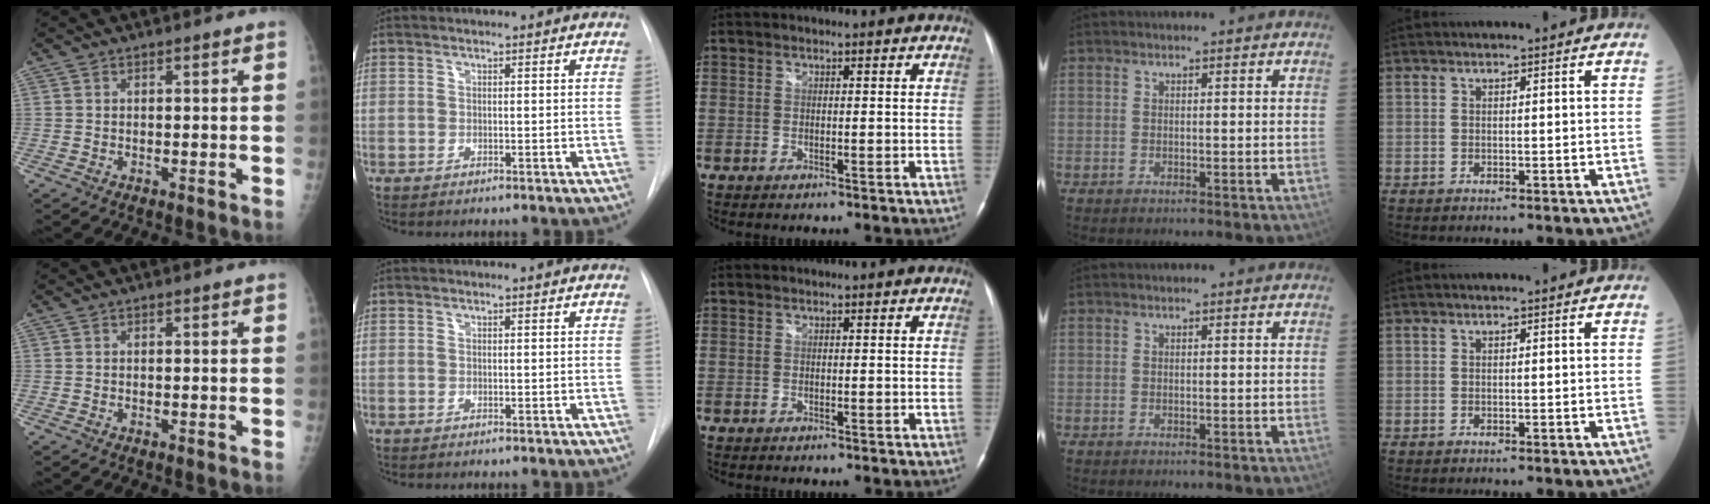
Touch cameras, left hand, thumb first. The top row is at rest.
{}